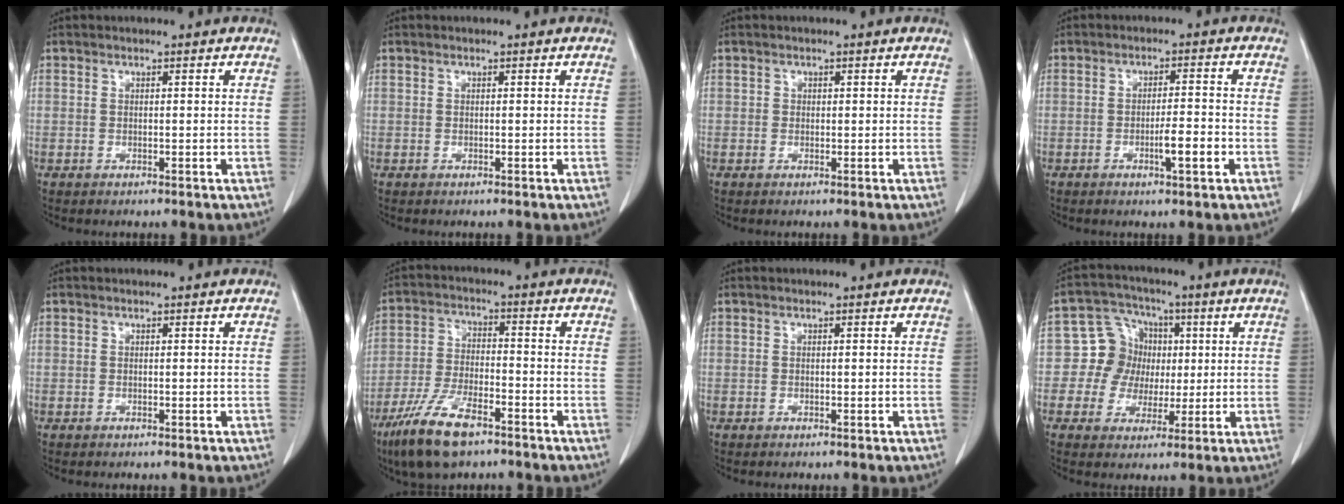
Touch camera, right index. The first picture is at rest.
{"total": 0.0}
{"total": 0.9, "force": [0.1, 0.8, 0.4], "torque": [-0.010, 0.009, 0.004]}
{"total": 4.8, "force": [-1.7, 0.8, 4.4], "torque": [-0.073, 0.000, -0.024]}
{"total": 0.0}
{"total": 11.5, "force": [-7.5, 3.5, 8.0], "torque": [-0.167, -0.017, -0.137]}
{"total": 0.0}
{"total": 9.2, "force": [0.4, 8.6, 3.0], "torque": [-0.053, 0.042, 0.012]}